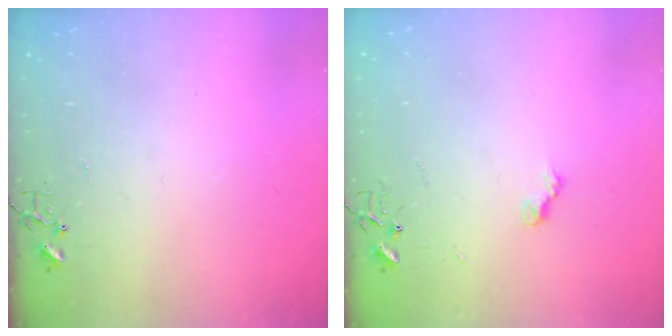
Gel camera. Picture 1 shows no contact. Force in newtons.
{"total": 5.4, "press": 5.4, "slide": 0.6}